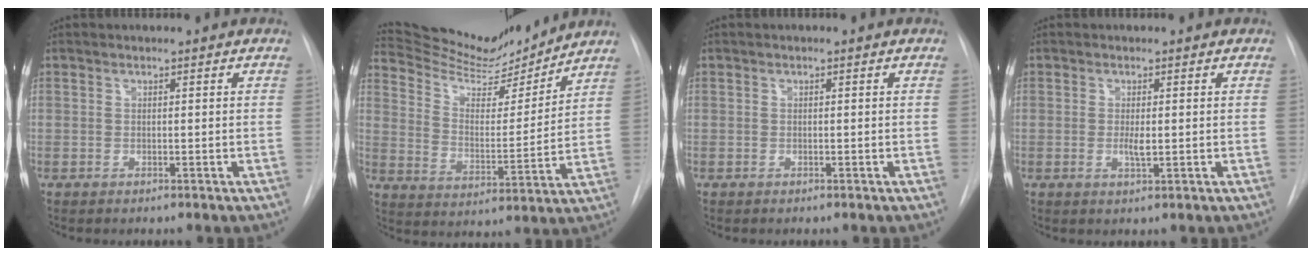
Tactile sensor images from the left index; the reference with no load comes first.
{"total": 15.2, "force": [14.6, 2.3, 3.7], "torque": [-0.068, -0.015, 0.236]}
{"total": 0.0}
{"total": 1.7, "force": [0.0, 0.4, 1.6], "torque": [-0.034, -0.007, 0.001]}